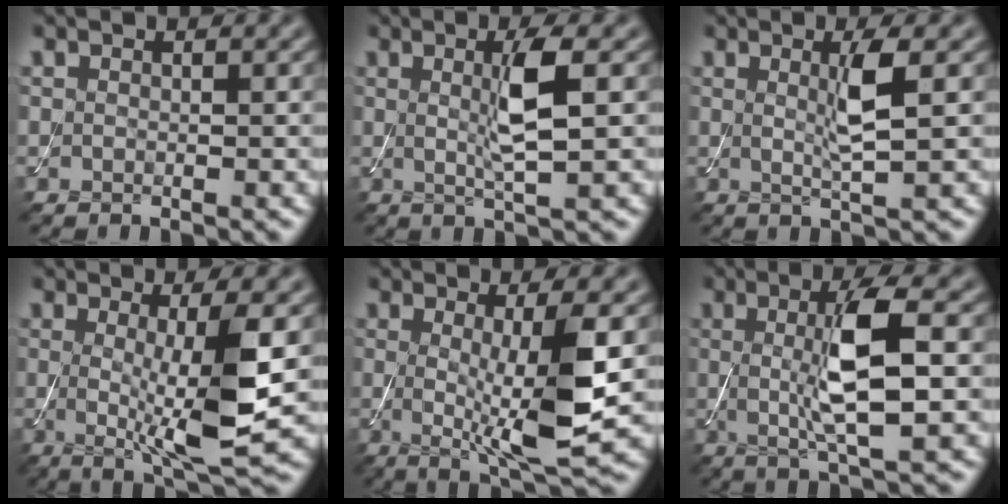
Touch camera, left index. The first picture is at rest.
{"total": 4.2, "force": [0.6, 0.7, 4.1], "torque": [-0.078, -0.005, 0.010]}
{"total": 3.2, "force": [0.6, 0.5, 3.1], "torque": [-0.058, -0.005, 0.010]}
{"total": 7.3, "force": [-0.1, 1.2, 7.2], "torque": [-0.115, -0.018, 0.004]}
{"total": 7.2, "force": [-0.1, 1.3, 7.1], "torque": [-0.114, -0.018, 0.004]}
{"total": 6.7, "force": [0.4, 1.4, 6.6], "torque": [-0.124, 0.000, 0.007]}